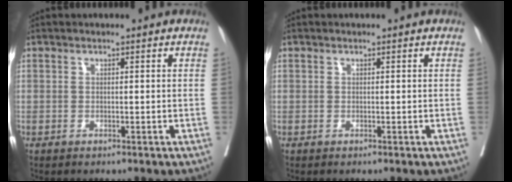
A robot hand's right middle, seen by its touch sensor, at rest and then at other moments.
{"total": 0.0}